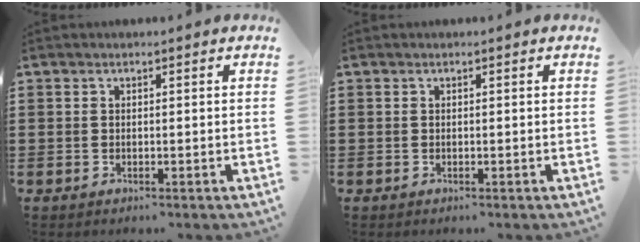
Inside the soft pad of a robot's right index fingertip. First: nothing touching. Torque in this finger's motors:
{"motor_torque": [0.00, 0.00, 0.00, -0.01]}